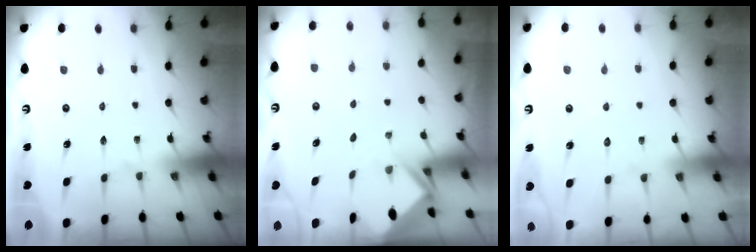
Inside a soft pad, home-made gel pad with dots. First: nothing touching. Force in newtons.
{"total": 2.6, "press": 2.6, "slide": 0.2}
{"total": 7.2, "press": 7.2, "slide": 0.7}